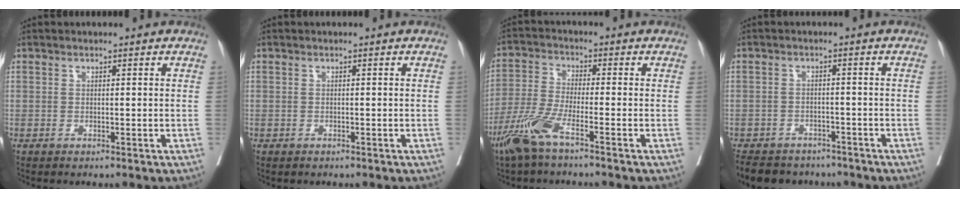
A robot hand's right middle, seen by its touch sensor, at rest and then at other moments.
{"total": 0.0}
{"total": 7.4, "force": [-4.8, 0.4, 5.7], "torque": [-0.130, -0.016, -0.103]}
{"total": 11.0, "force": [-9.3, 4.9, 3.0], "torque": [-0.058, 0.004, -0.123]}